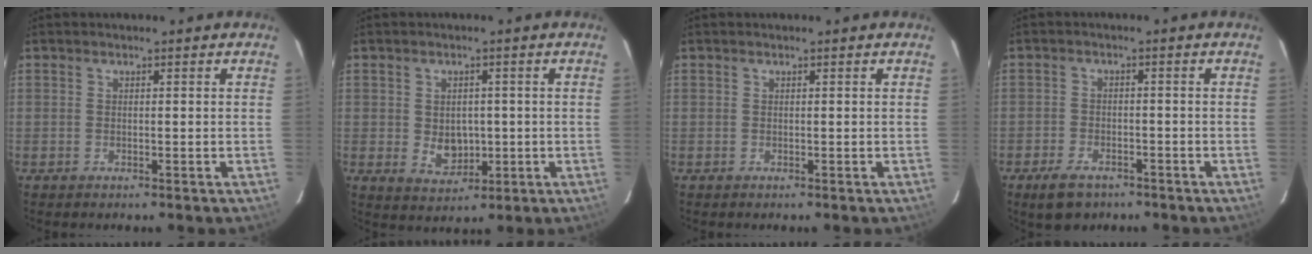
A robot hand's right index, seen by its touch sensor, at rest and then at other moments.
{"total": 5.5, "force": [-0.5, 4.3, 3.4], "torque": [-0.058, -0.003, 0.004]}
{"total": 0.0}
{"total": 6.3, "force": [-4.4, 3.5, 2.8], "torque": [-0.070, 0.003, -0.068]}